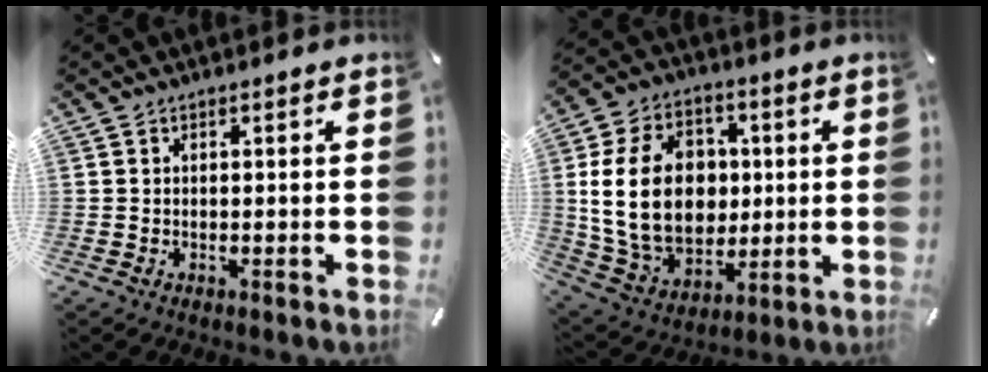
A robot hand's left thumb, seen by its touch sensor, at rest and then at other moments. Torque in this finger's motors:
{"motor_torque": [1.96, 1.97, 2.33, 0.06, 0.73]}